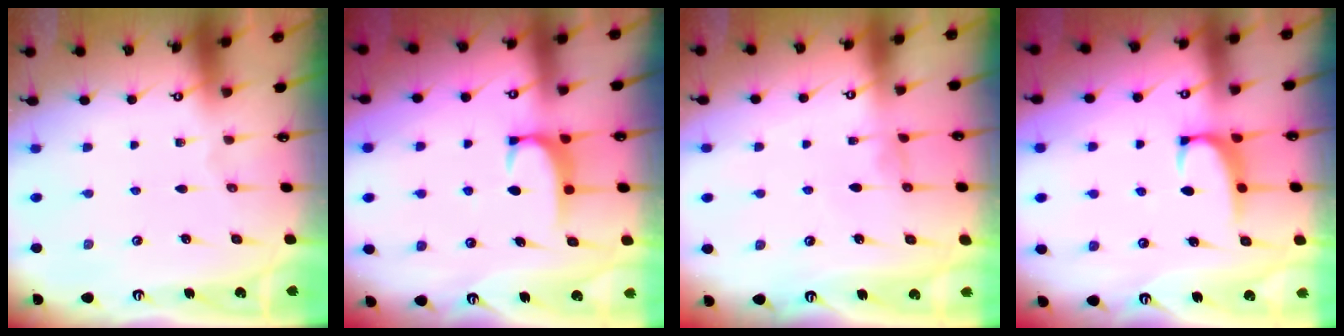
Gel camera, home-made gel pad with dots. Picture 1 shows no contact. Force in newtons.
{"total": 1.9, "press": 1.9, "slide": 0.4}
{"total": 0.8, "press": 0.8, "slide": 0.3}
{"total": 1.5, "press": 1.2, "slide": 0.8}